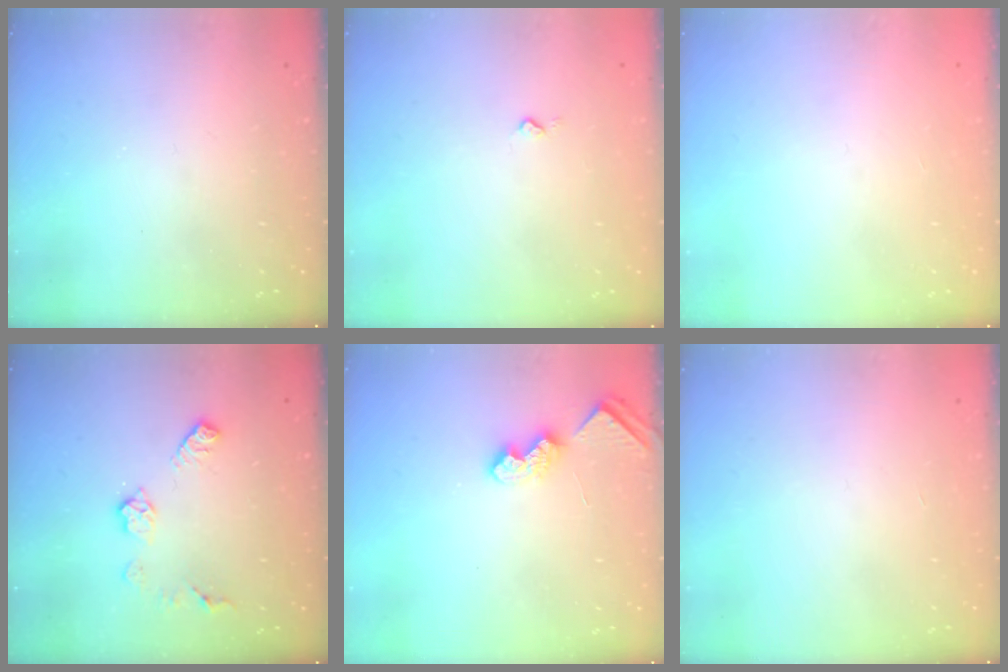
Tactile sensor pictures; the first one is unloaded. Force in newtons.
{"total": 2.7, "press": 2.7, "slide": 0.4}
{"total": 0.0}
{"total": 8.1, "press": 8.1, "slide": 0.2}
{"total": 6.1, "press": 6.0, "slide": 0.7}
{"total": 0.0}